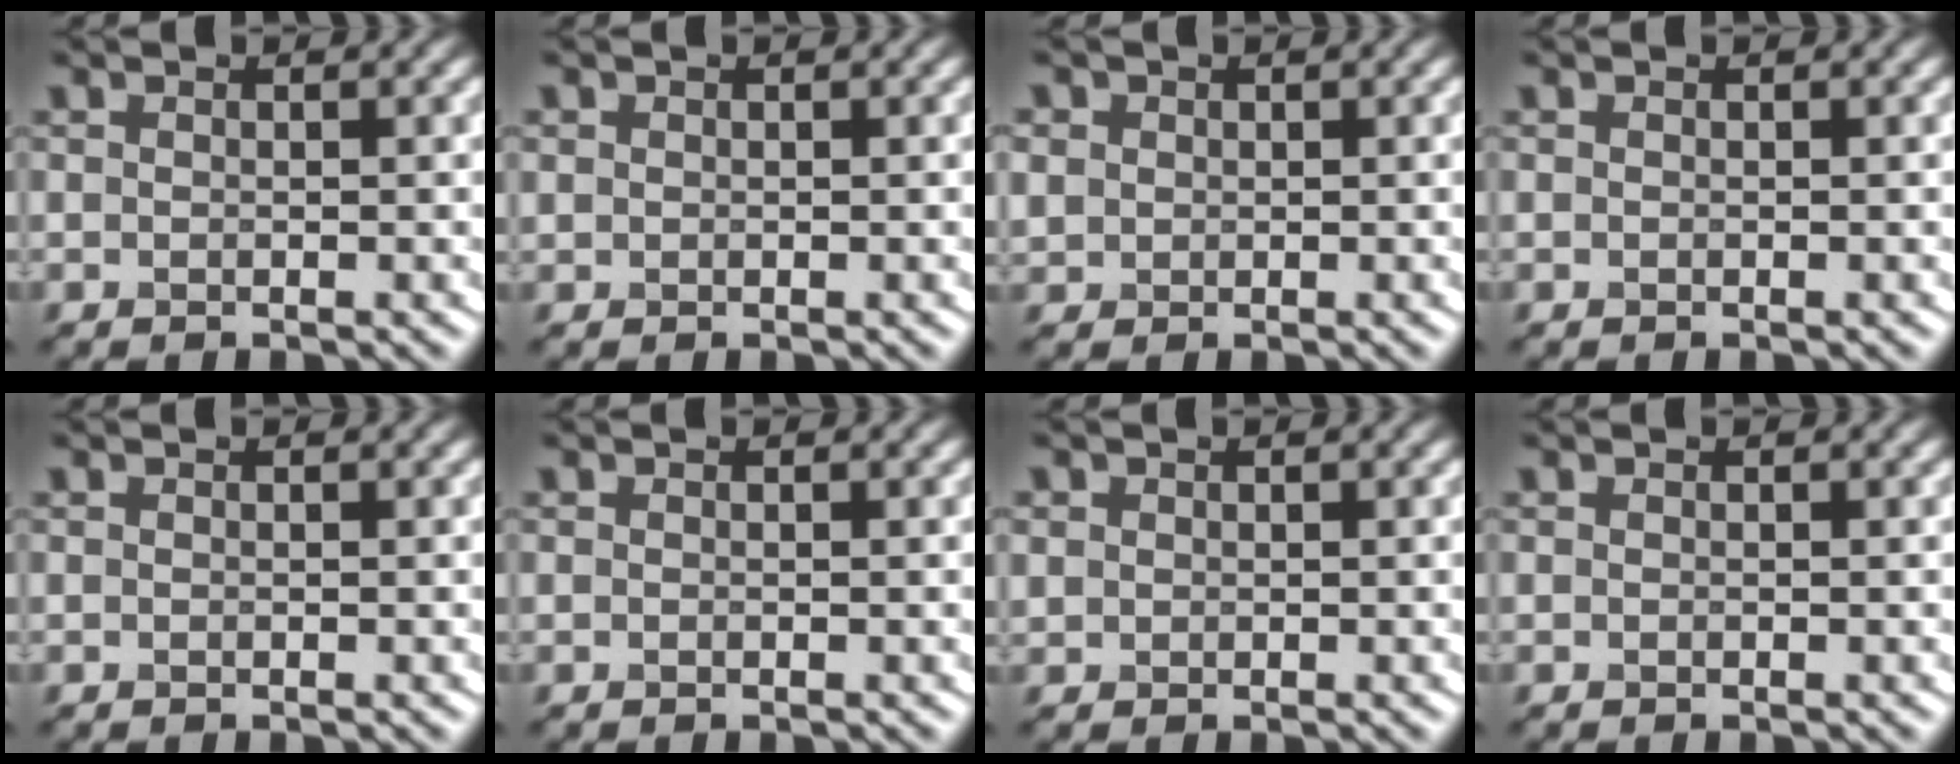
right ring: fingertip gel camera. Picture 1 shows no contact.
{"total": 0.5, "force": [0.2, 0.5, 0.0], "torque": [0.006, -0.002, 0.005]}
{"total": 1.6, "force": [0.5, 1.5, 0.3], "torque": [-0.006, -0.002, 0.009]}
{"total": 0.0}
{"total": 0.0}
{"total": 0.0}
{"total": 0.8, "force": [0.3, 0.8, 0.1], "torque": [0.004, -0.003, 0.007]}
{"total": 0.0}